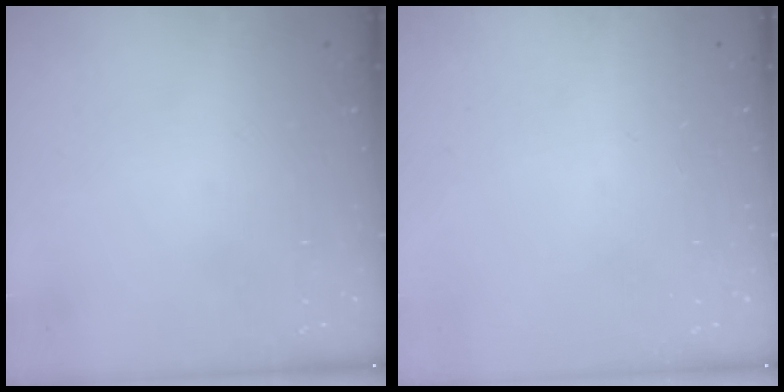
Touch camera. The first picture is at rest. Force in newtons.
{"total": 0.0}